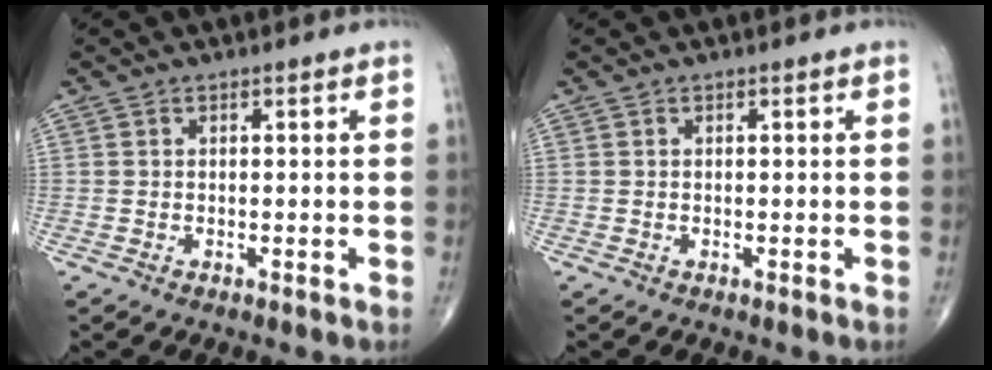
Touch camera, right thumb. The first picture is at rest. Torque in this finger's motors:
{"motor_torque": [0.01, 0.00, -0.03, 0.03, 0.00]}